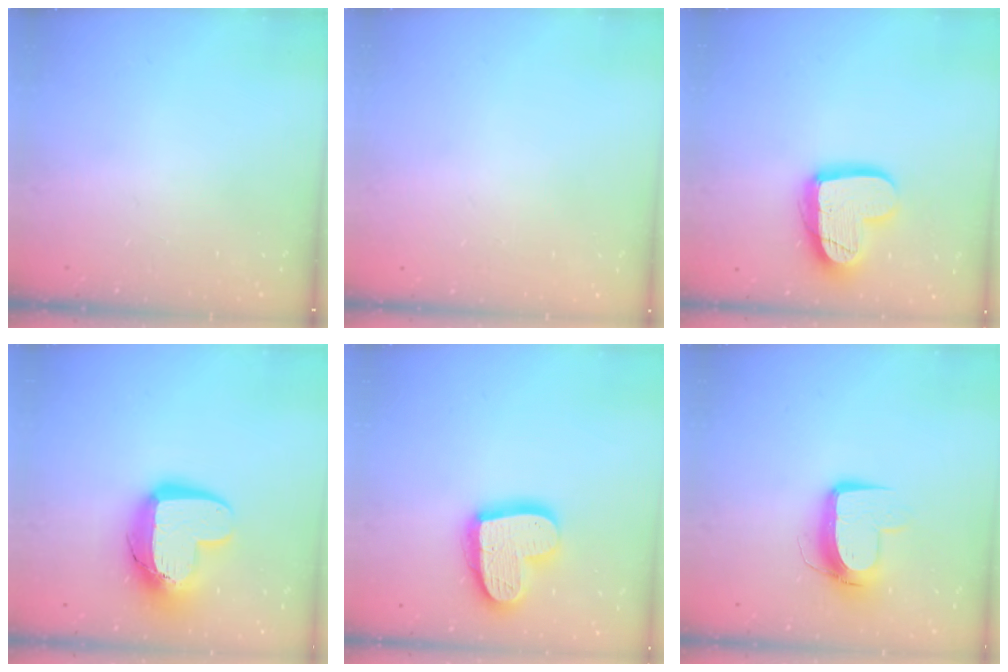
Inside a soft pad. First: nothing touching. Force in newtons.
{"total": 0.0}
{"total": 15.5, "press": 15.4, "slide": 1.1}
{"total": 14.6, "press": 14.6, "slide": 1.4}
{"total": 18.0, "press": 17.9, "slide": 1.3}
{"total": 10.3, "press": 10.3, "slide": 0.8}